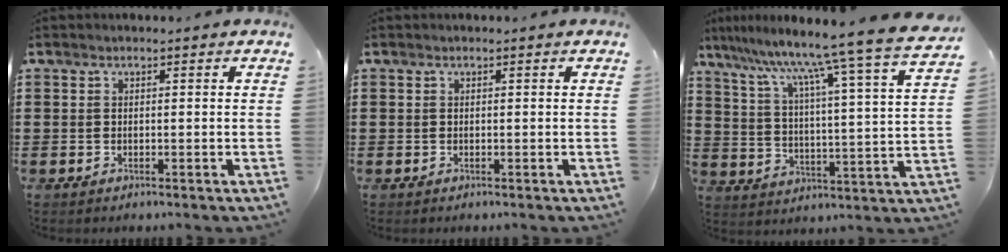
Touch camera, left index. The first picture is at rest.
{"total": 0.0}
{"total": 9.7, "force": [8.4, -2.0, 4.5], "torque": [-0.113, -0.075, 0.126]}